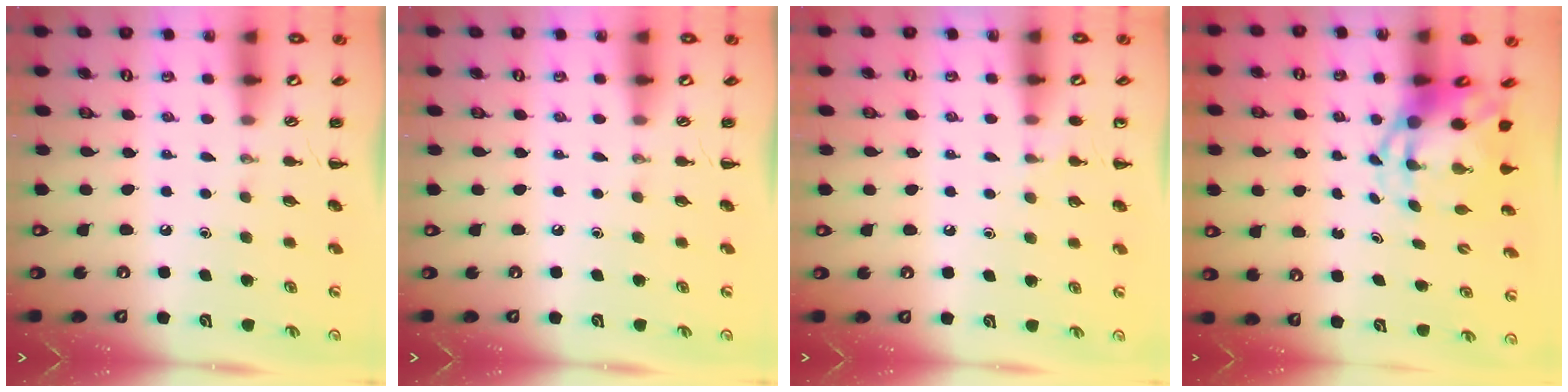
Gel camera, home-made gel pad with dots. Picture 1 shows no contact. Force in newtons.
{"total": 0.0}
{"total": 5.0, "press": 4.8, "slide": 1.5}
{"total": 5.1, "press": 4.9, "slide": 1.7}